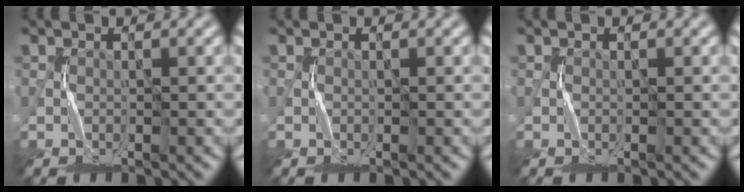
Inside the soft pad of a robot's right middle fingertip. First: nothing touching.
{"total": 0.0}
{"total": 0.0}